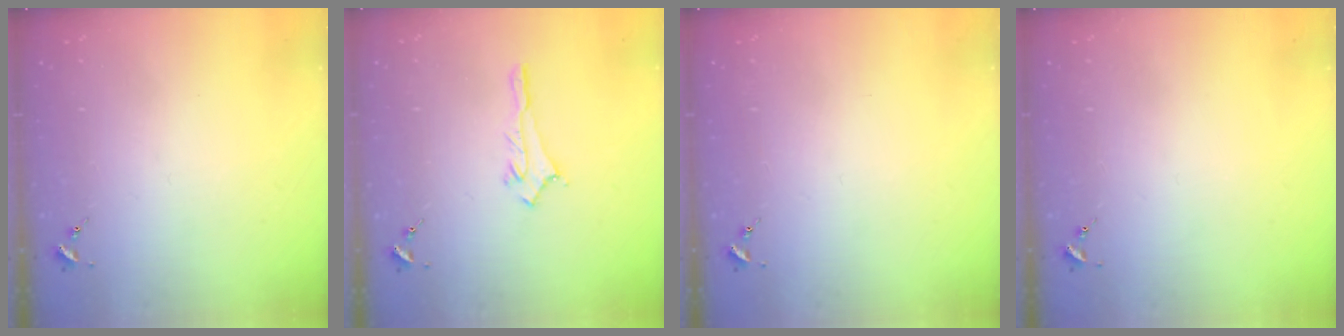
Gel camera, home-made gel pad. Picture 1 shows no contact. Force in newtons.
{"total": 2.8, "press": 2.8, "slide": 0.4}
{"total": 0.0}
{"total": 0.0}